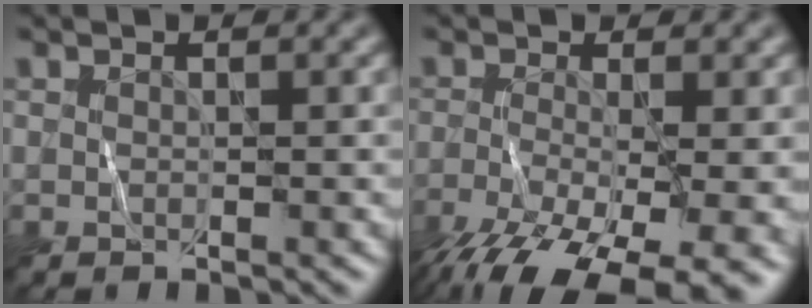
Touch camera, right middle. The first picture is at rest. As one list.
[{"total": 11.4, "force": [-6.6, 4.1, 8.4], "torque": [-0.157, -0.043, -0.099]}]